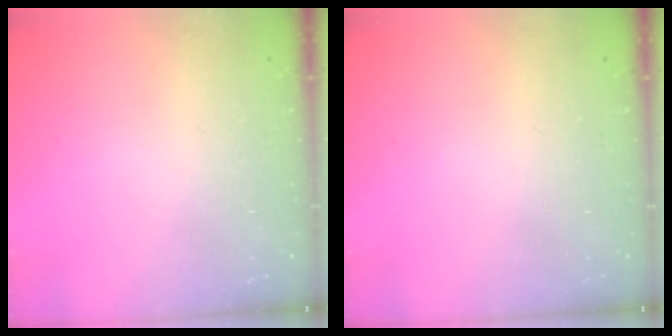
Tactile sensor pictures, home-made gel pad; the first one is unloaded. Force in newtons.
{"total": 0.0}